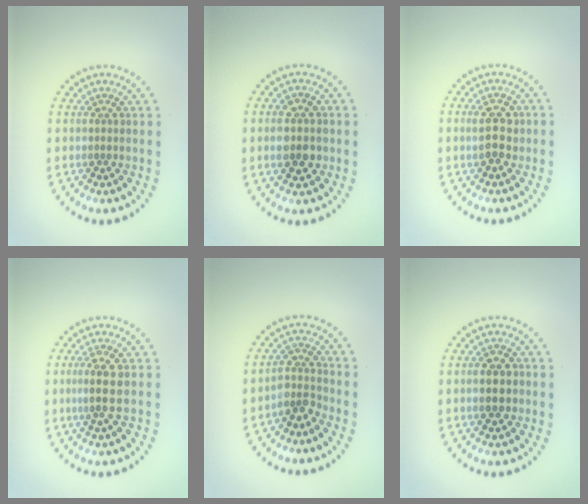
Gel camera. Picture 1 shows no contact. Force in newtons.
{"total": 3.8, "press": 3.7, "slide": 0.2}
{"total": 2.9, "press": 2.9, "slide": 0.3}
{"total": 2.9, "press": 2.7, "slide": 1.1}
{"total": 2.6, "press": 2.0, "slide": 1.7}
{"total": 2.7, "press": 2.7, "slide": 0.3}